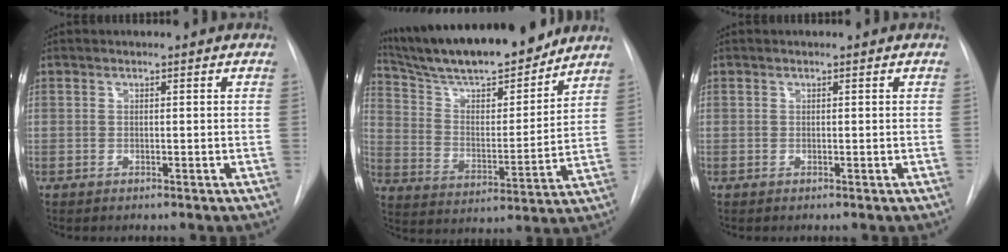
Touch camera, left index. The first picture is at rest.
{"total": 20.4, "force": [17.9, 3.0, 9.3], "torque": [-0.163, 0.000, 0.292]}
{"total": 0.0}